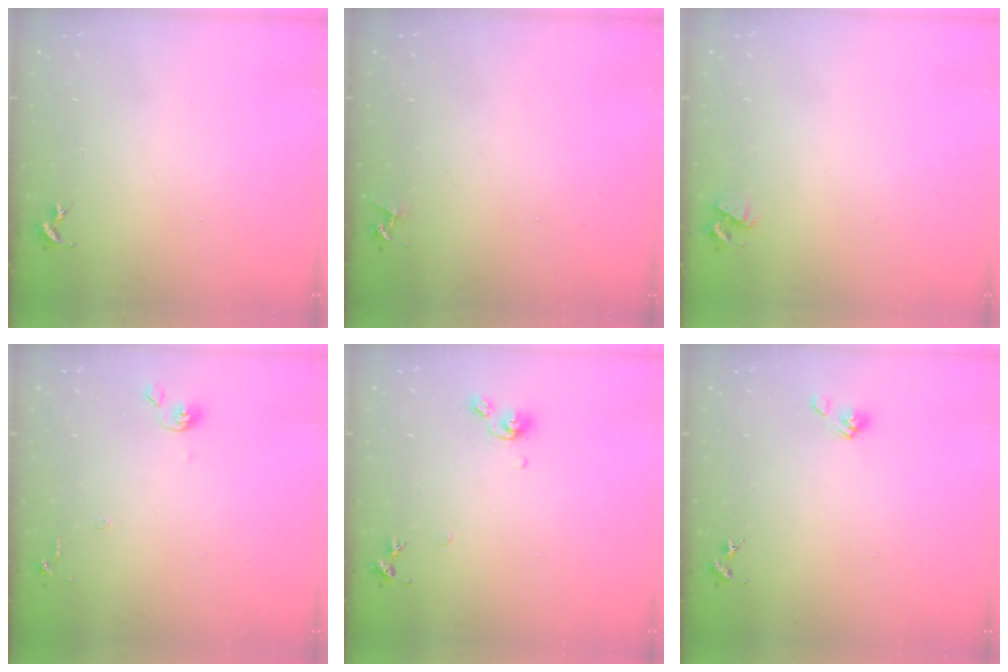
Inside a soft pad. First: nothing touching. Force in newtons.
{"total": 4.2, "press": 4.2, "slide": 0.5}
{"total": 4.1, "press": 4.0, "slide": 0.6}
{"total": 6.6, "press": 6.6, "slide": 0.6}
{"total": 7.9, "press": 7.9, "slide": 0.8}
{"total": 5.8, "press": 5.3, "slide": 2.3}